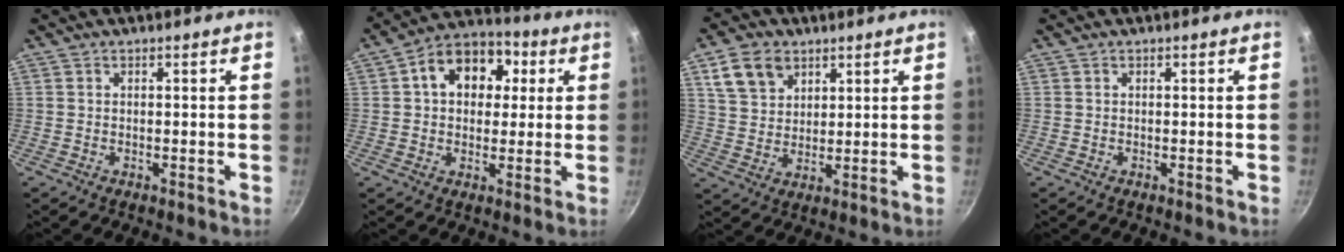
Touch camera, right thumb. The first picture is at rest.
{"total": 13.5, "force": [3.3, 9.9, 8.5], "torque": [-0.095, 0.020, 0.033]}
{"total": 8.9, "force": [4.6, 6.2, 4.4], "torque": [-0.066, -0.006, 0.090]}
{"total": 0.0}